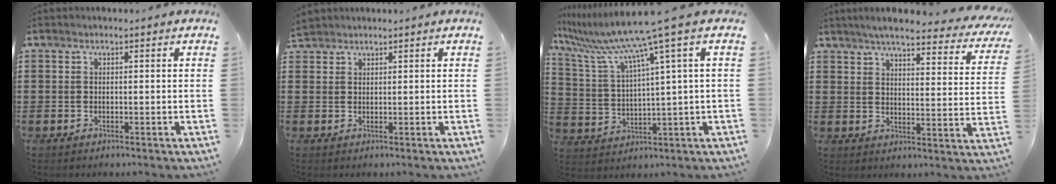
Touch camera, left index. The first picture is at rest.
{"total": 1.4, "force": [1.4, 0.2, 0.0], "torque": [-0.004, 0.000, 0.027]}
{"total": 10.0, "force": [6.9, -1.0, 7.2], "torque": [-0.174, -0.043, 0.105]}
{"total": 5.8, "force": [5.0, 0.2, 2.8], "torque": [-0.066, -0.028, 0.083]}